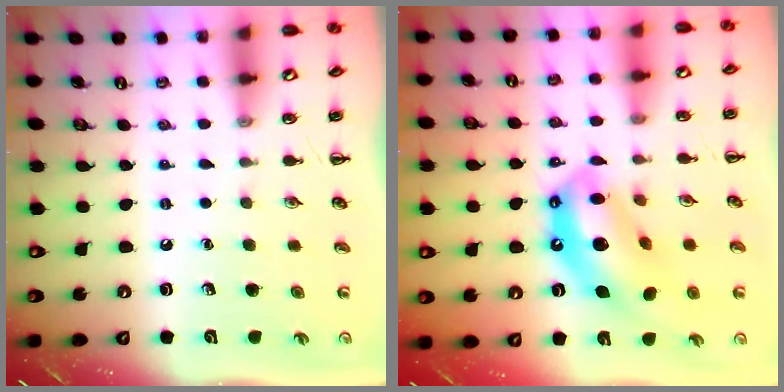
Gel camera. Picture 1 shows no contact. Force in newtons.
{"total": 14.7, "press": 14.1, "slide": 4.2}